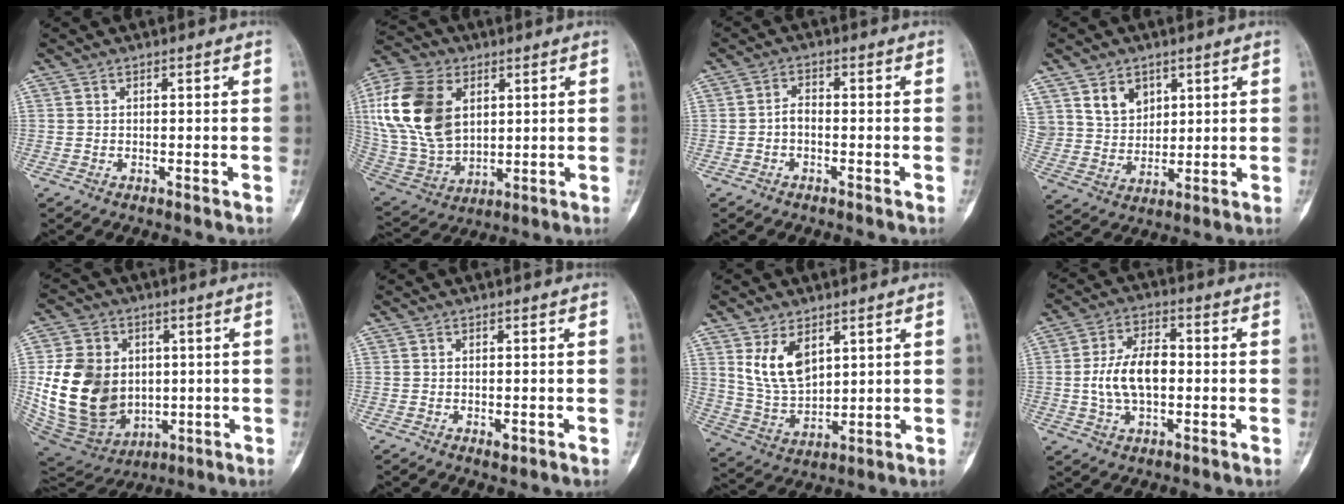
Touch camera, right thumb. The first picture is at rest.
{"total": 20.7, "force": [5.0, 13.7, 14.7], "torque": [-0.299, -0.010, 0.102]}
{"total": 2.2, "force": [-0.7, 1.4, 1.6], "torque": [-0.021, 0.013, -0.021]}
{"total": 8.1, "force": [4.3, 6.0, 3.3], "torque": [-0.033, -0.029, 0.089]}
{"total": 19.8, "force": [0.7, 15.5, 12.4], "torque": [-0.206, -0.009, 0.040]}
{"total": 1.3, "force": [-0.4, 0.7, 1.1], "torque": [-0.010, -0.002, -0.001]}
{"total": 10.1, "force": [4.6, 5.9, 6.8], "torque": [-0.110, -0.024, 0.107]}
{"total": 10.4, "force": [-0.5, 6.0, 8.5], "torque": [-0.148, 0.017, -0.013]}